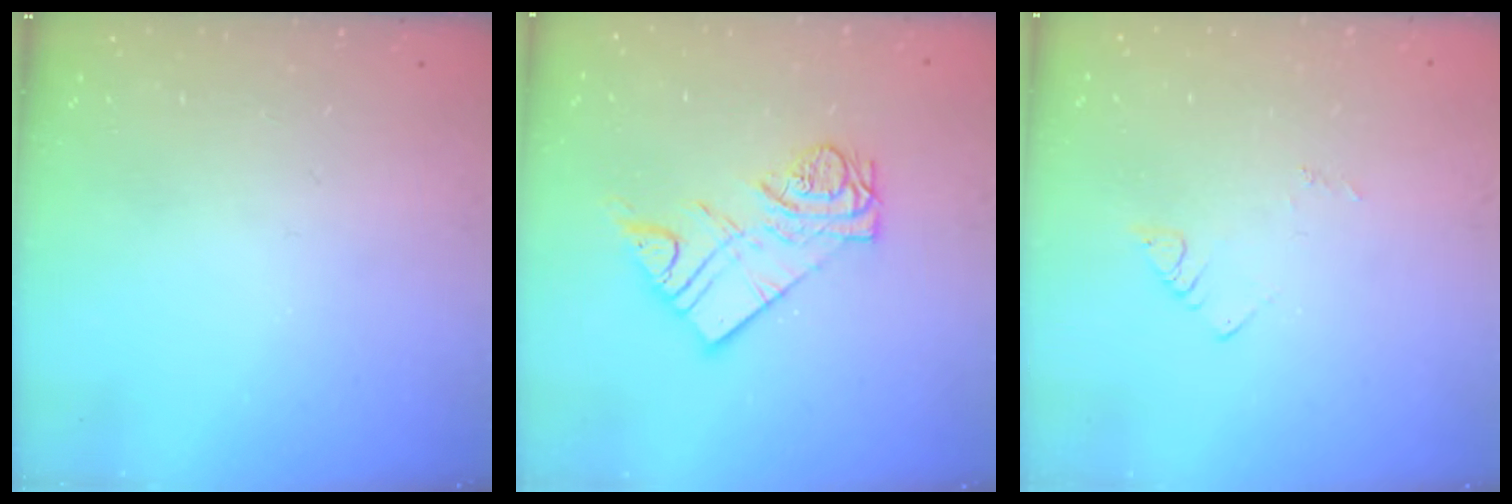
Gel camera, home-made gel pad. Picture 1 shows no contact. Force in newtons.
{"total": 11.0, "press": 11.0, "slide": 1.1}
{"total": 3.2, "press": 3.2, "slide": 0.3}